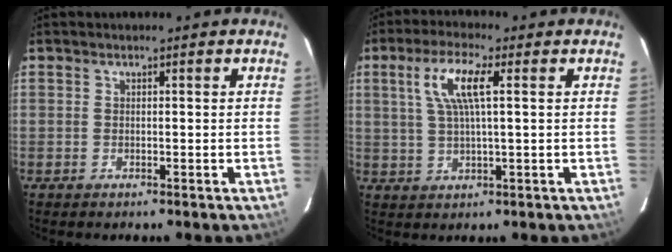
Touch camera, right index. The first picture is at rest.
{"total": 7.7, "force": [2.3, 1.5, 7.2], "torque": [-0.141, 0.009, 0.047]}